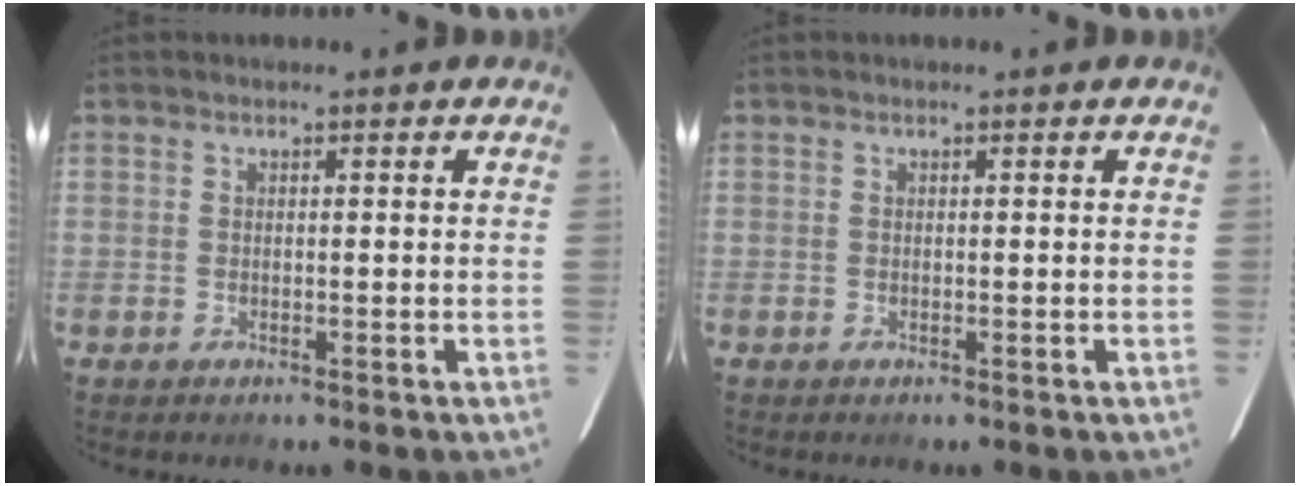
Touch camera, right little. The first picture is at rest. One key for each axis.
{"total": 0.0}